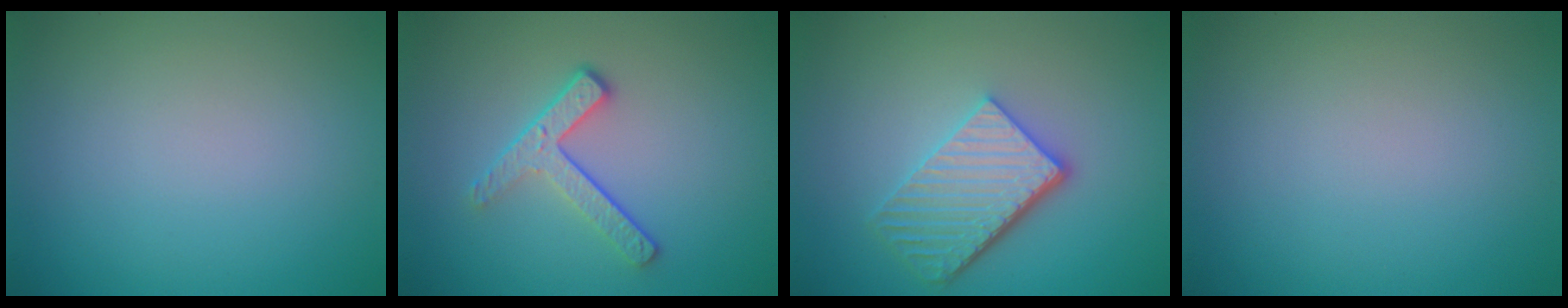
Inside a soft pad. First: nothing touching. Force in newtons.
{"total": 3.1, "press": 2.5, "slide": 1.9}
{"total": 4.9, "press": 3.9, "slide": 3.1}
{"total": 0.0}